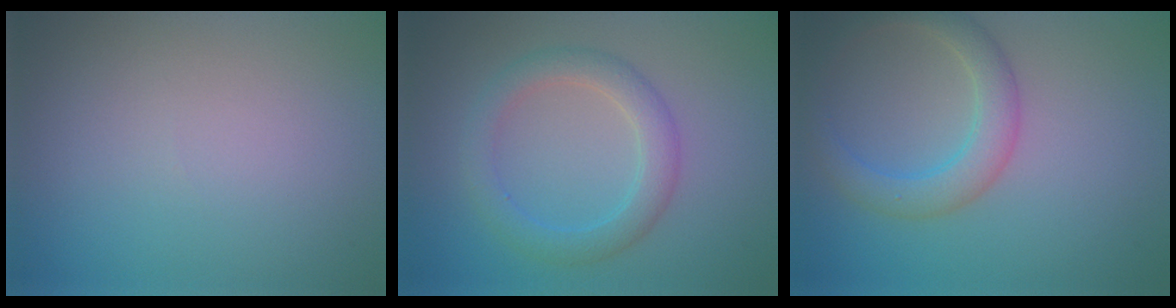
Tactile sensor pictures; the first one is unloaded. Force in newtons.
{"total": 3.3, "press": 3.3, "slide": 0.1}
{"total": 3.5, "press": 3.5, "slide": 0.0}